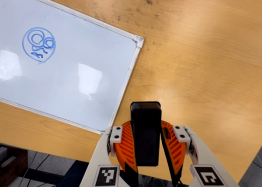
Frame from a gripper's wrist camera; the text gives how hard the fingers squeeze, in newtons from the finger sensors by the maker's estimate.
{"total": 9.3, "left": 7.6, "right": 10.9}